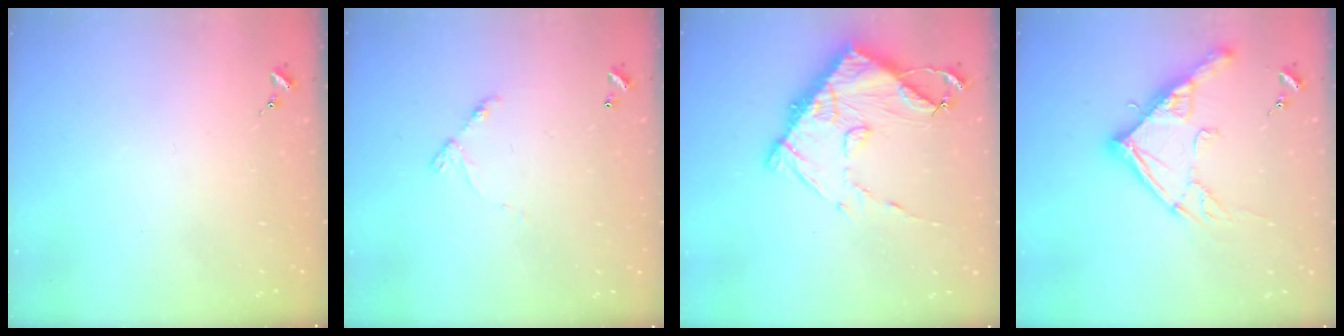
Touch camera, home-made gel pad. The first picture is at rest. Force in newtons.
{"total": 6.5, "press": 6.4, "slide": 0.5}
{"total": 13.5, "press": 13.5, "slide": 1.2}
{"total": 16.2, "press": 16.1, "slide": 1.7}